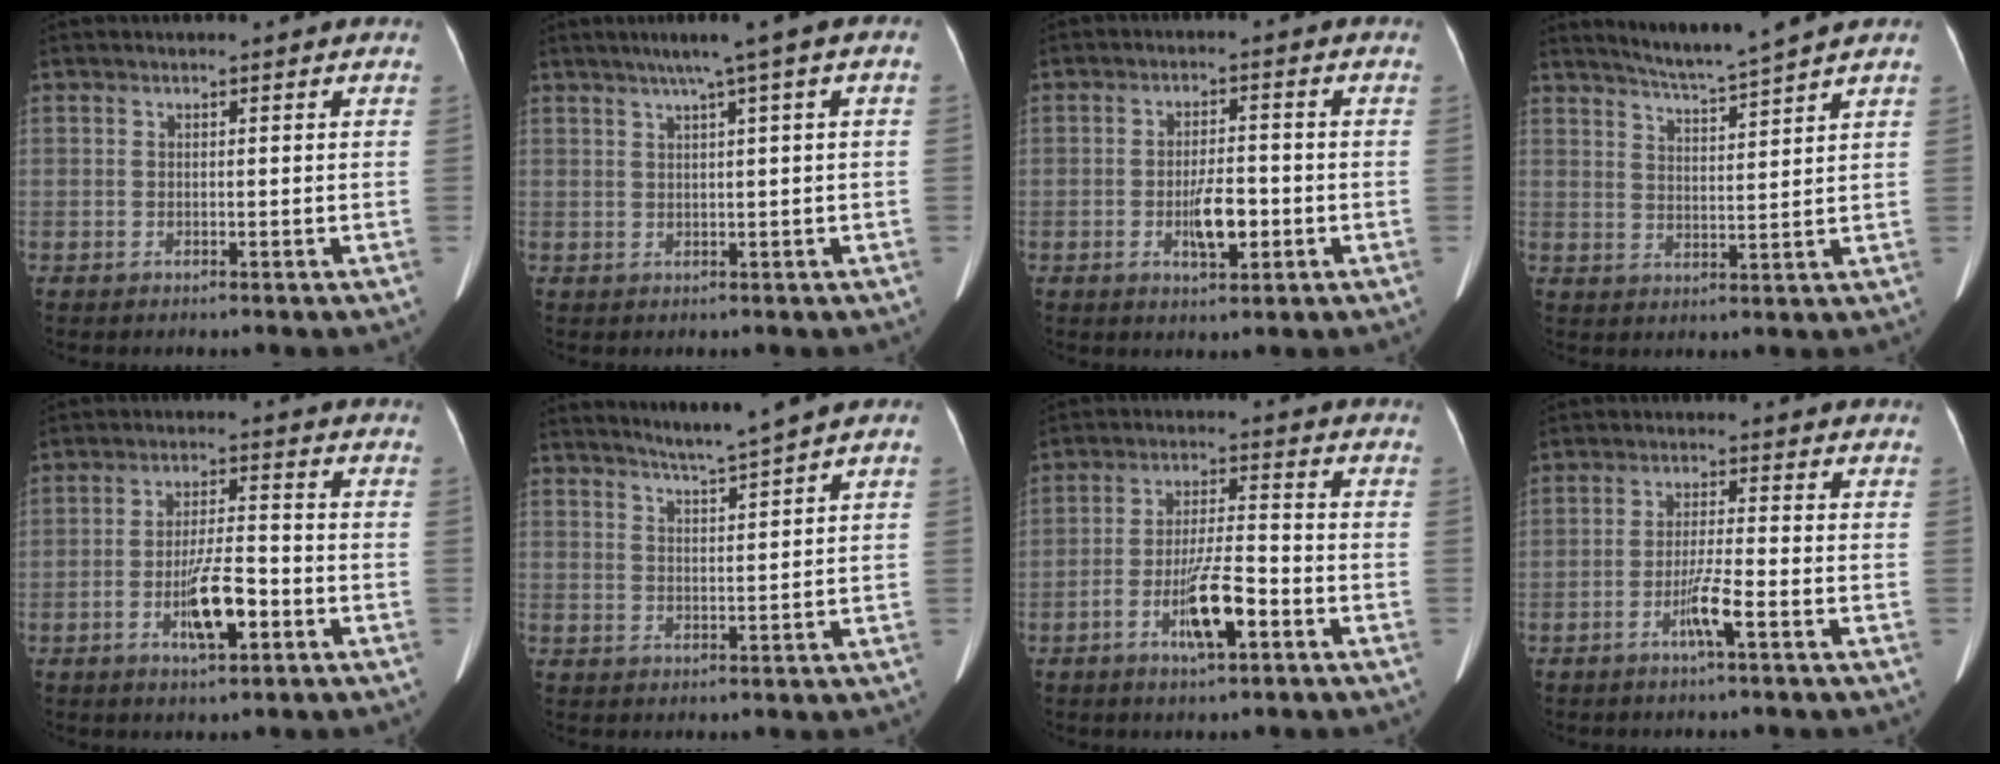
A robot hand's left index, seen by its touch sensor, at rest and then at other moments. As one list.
[{"total": 6.0, "force": [2.8, -0.4, 5.4], "torque": [-0.080, 0.028, 0.042]}, {"total": 5.2, "force": [-1.7, 1.8, 4.5], "torque": [-0.083, -0.005, -0.025]}, {"total": 6.6, "force": [6.0, -1.8, 2.3], "torque": [-0.047, -0.008, 0.107]}, {"total": 7.5, "force": [-3.1, 1.8, 6.6], "torque": [-0.130, -0.003, -0.053]}, {"total": 4.5, "force": [3.8, -1.5, 1.9], "torque": [-0.036, -0.008, 0.070]}, {"total": 8.5, "force": [-4.0, 1.6, 7.3], "torque": [-0.144, -0.004, -0.069]}, {"total": 4.5, "force": [-2.4, -0.3, 3.8], "torque": [-0.079, -0.011, -0.048]}]